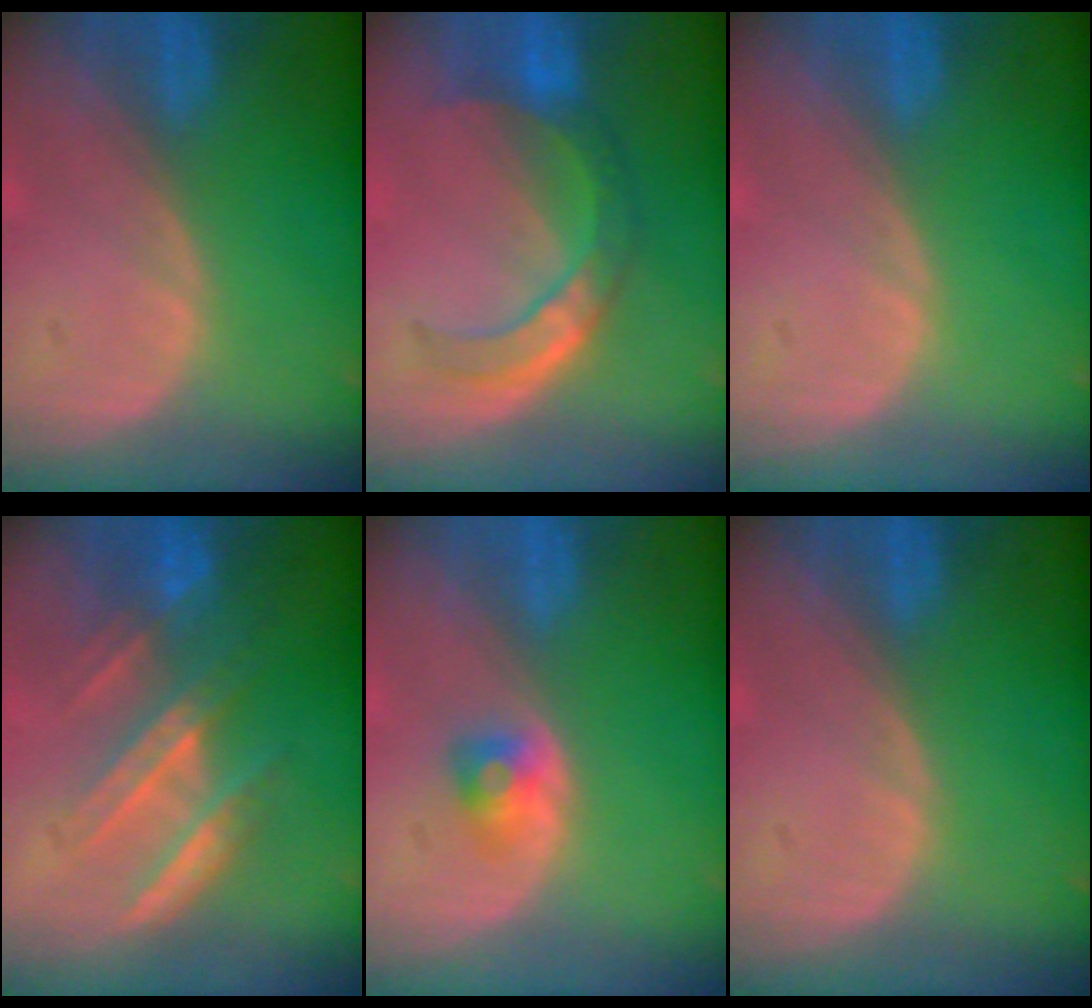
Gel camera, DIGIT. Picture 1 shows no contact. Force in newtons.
{"total": 6.8, "press": 6.6, "slide": 1.9}
{"total": 0.0}
{"total": 7.1, "press": 6.8, "slide": 1.9}
{"total": 2.4, "press": 2.3, "slide": 0.8}
{"total": 0.0}